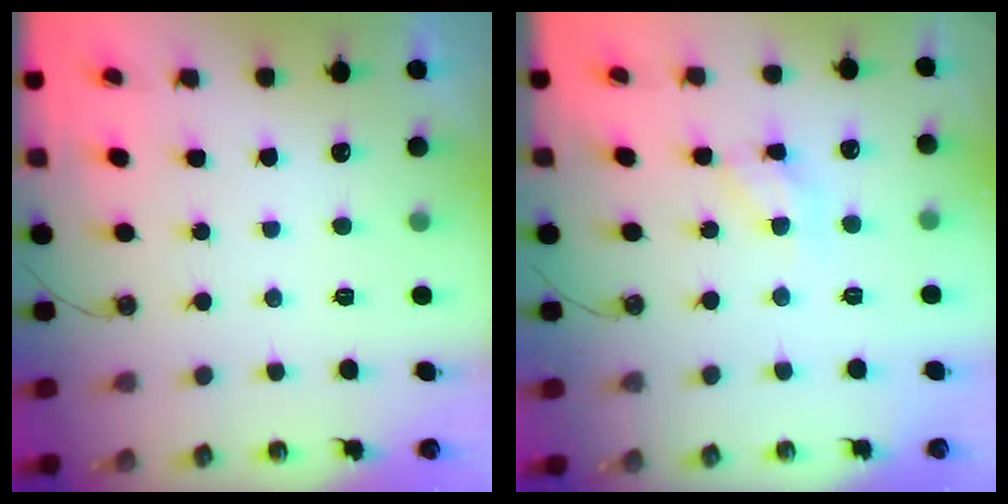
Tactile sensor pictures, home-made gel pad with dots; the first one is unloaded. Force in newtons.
{"total": 8.8, "press": 8.8, "slide": 0.3}